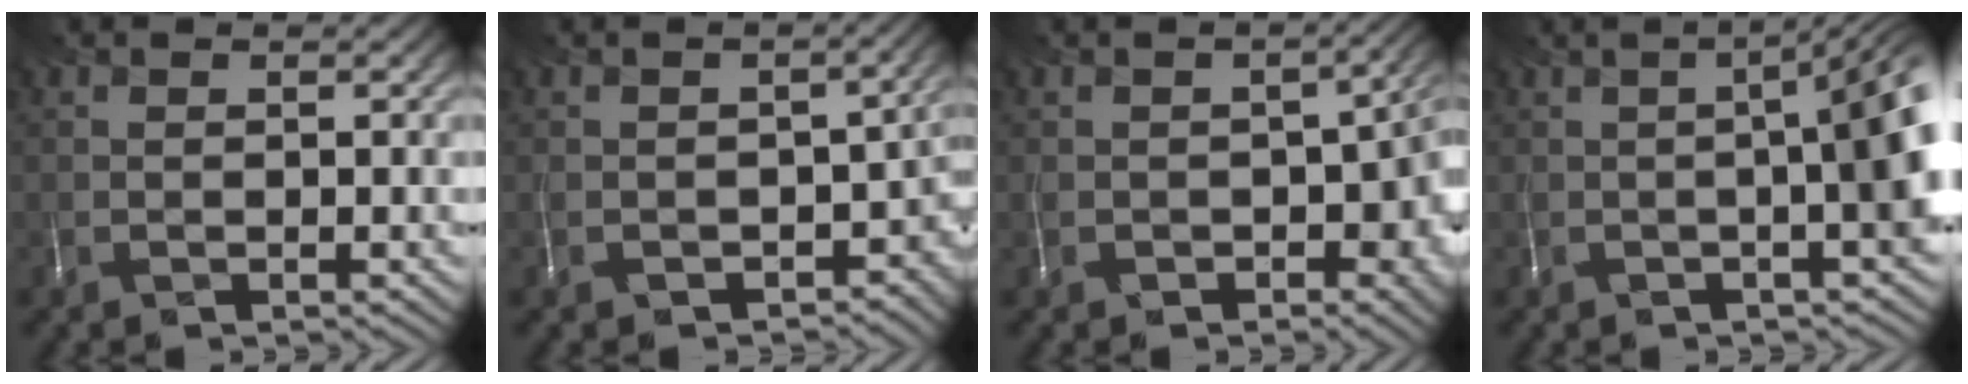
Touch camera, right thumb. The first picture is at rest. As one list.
[{"total": 7.6, "force": [-3.5, 4.6, 5.0], "torque": [-0.074, -0.038, -0.050]}, {"total": 8.4, "force": [-2.5, 5.4, 5.9], "torque": [-0.079, -0.033, -0.032]}, {"total": 9.0, "force": [-1.1, 2.8, 8.5], "torque": [-0.084, 0.004, -0.026]}]